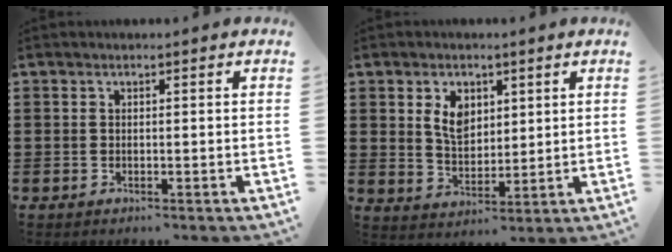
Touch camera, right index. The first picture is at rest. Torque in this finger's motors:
{"motor_torque": [0.24, 0.13, 0.32, 0.10]}